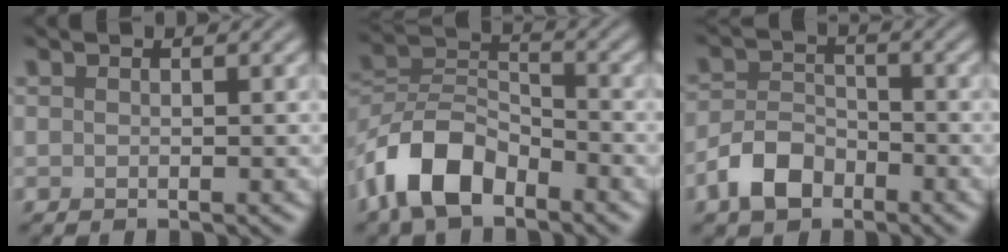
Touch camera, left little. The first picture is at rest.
{"total": 7.8, "force": [-4.9, 4.1, 4.6], "torque": [-0.087, 0.007, -0.105]}
{"total": 4.1, "force": [-2.5, 2.5, 2.1], "torque": [-0.038, 0.004, -0.057]}